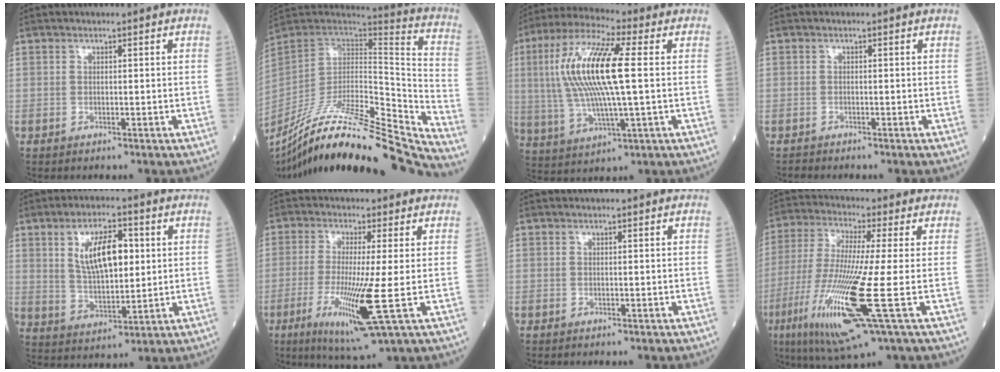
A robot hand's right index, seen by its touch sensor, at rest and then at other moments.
{"total": 29.8, "force": [-26.5, -0.5, 13.6], "torque": [-0.194, -0.038, -0.421]}
{"total": 15.6, "force": [2.0, 2.3, 15.3], "torque": [-0.322, 0.013, 0.035]}
{"total": 0.6, "force": [-0.6, 0.0, -0.3], "torque": [-0.004, -0.004, -0.012]}
{"total": 9.7, "force": [2.7, 3.7, 8.5], "torque": [-0.158, 0.006, 0.055]}
{"total": 10.5, "force": [-2.7, -1.0, 10.1], "torque": [-0.204, -0.037, -0.049]}
{"total": 0.0}
{"total": 16.1, "force": [-4.8, -0.2, 15.4], "torque": [-0.327, -0.034, -0.093]}